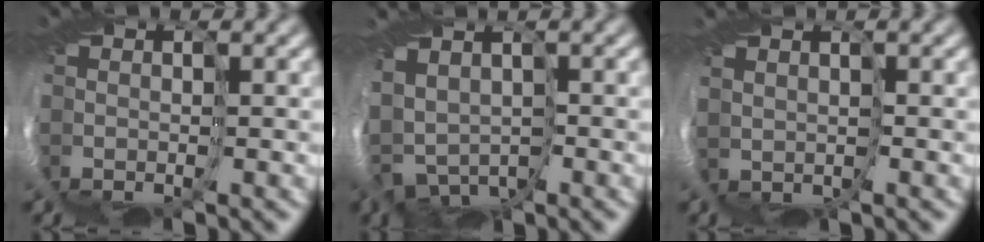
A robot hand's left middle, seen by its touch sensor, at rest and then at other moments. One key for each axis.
{"total": 3.6, "fx": -1.0, "fy": 3.1, "fz": 1.5, "tx": -0.035, "ty": -0.014, "tz": -0.020}
{"total": 1.1, "fx": 0.7, "fy": 0.9, "fz": -0.2, "tx": -0.006, "ty": 0.004, "tz": 0.014}